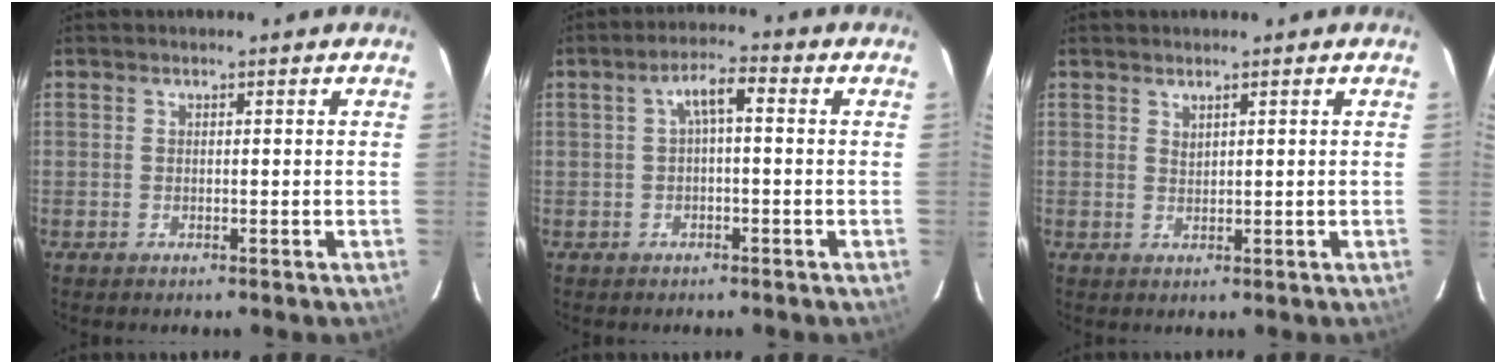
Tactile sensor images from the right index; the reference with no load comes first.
{"total": 4.0, "force": [0.0, 1.2, 3.8], "torque": [-0.072, 0.016, 0.005]}
{"total": 1.0, "force": [0.8, 0.3, 0.5], "torque": [-0.008, 0.002, 0.016]}